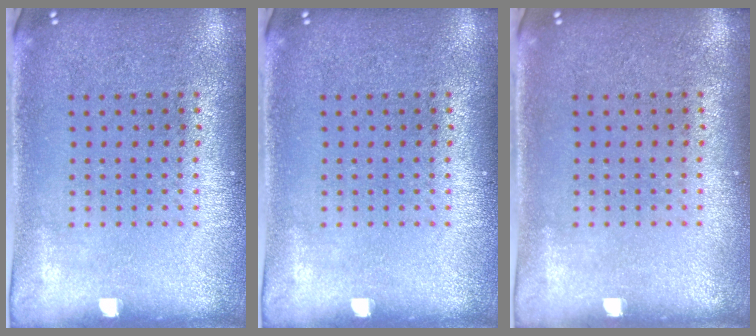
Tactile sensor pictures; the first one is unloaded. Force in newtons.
{"total": 0.0}
{"total": 0.0}